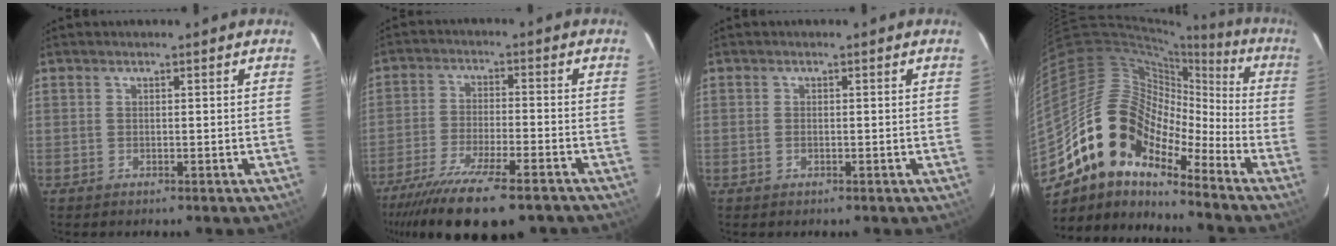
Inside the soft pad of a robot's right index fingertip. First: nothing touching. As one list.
[{"total": 19.4, "force": [-15.0, 4.5, 11.5], "torque": [-0.230, -0.051, -0.242]}, {"total": 0.7, "force": [-0.3, 0.5, 0.5], "torque": [-0.009, 0.000, -0.005]}, {"total": 16.6, "force": [-10.9, 8.9, 8.7], "torque": [-0.155, 0.011, -0.218]}]